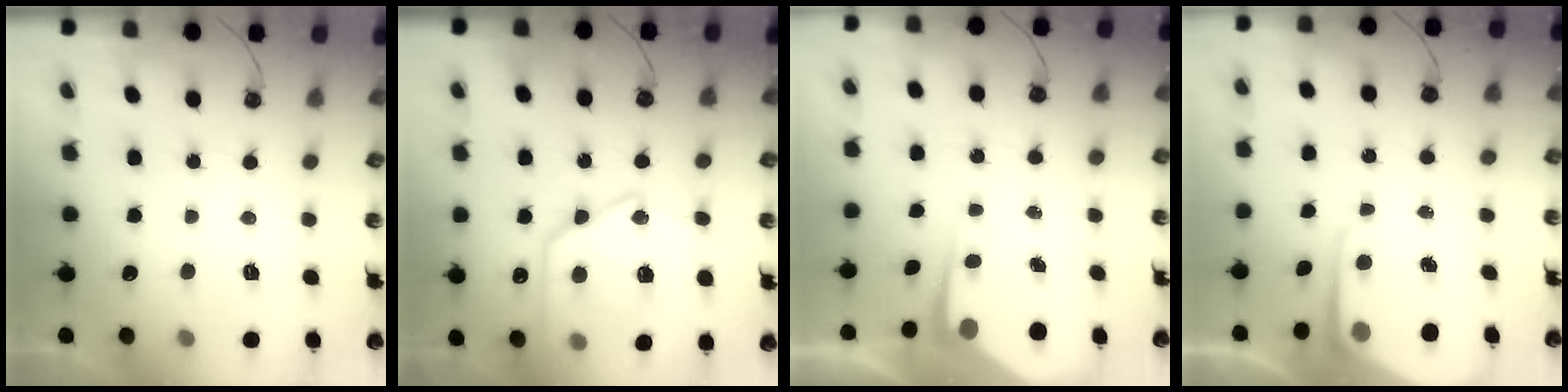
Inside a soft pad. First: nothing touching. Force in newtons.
{"total": 20.3, "press": 20.2, "slide": 2.0}
{"total": 4.2, "press": 4.2, "slide": 0.6}
{"total": 6.8, "press": 6.8, "slide": 0.5}